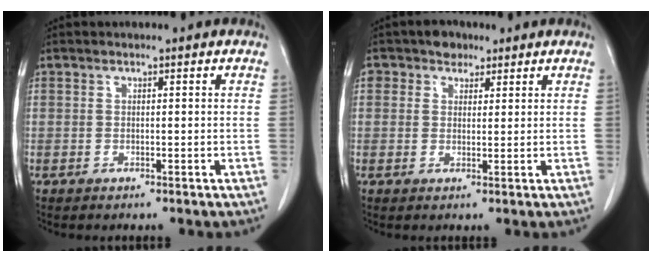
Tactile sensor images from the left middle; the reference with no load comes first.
{"total": 3.1, "force": [1.9, 2.3, 1.0], "torque": [-0.017, 0.008, 0.032]}